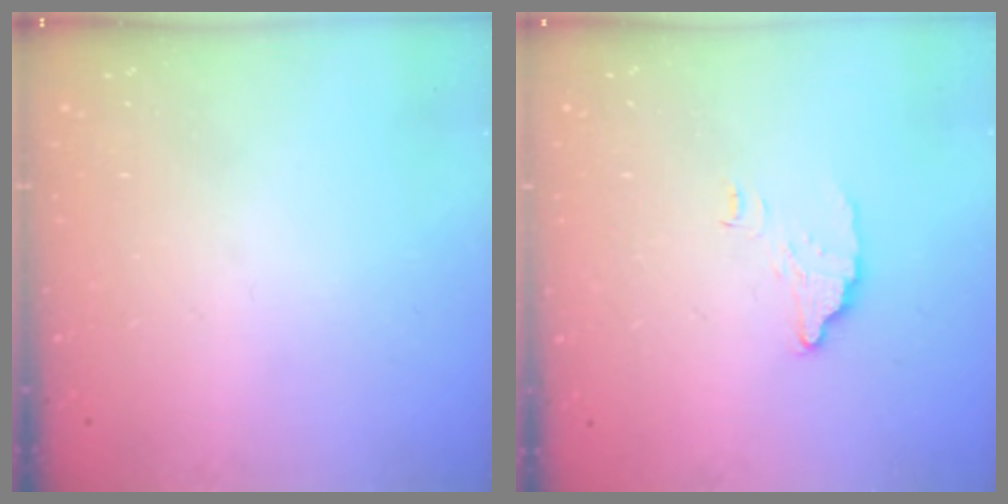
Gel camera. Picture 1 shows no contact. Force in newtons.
{"total": 3.6, "press": 3.6, "slide": 0.2}